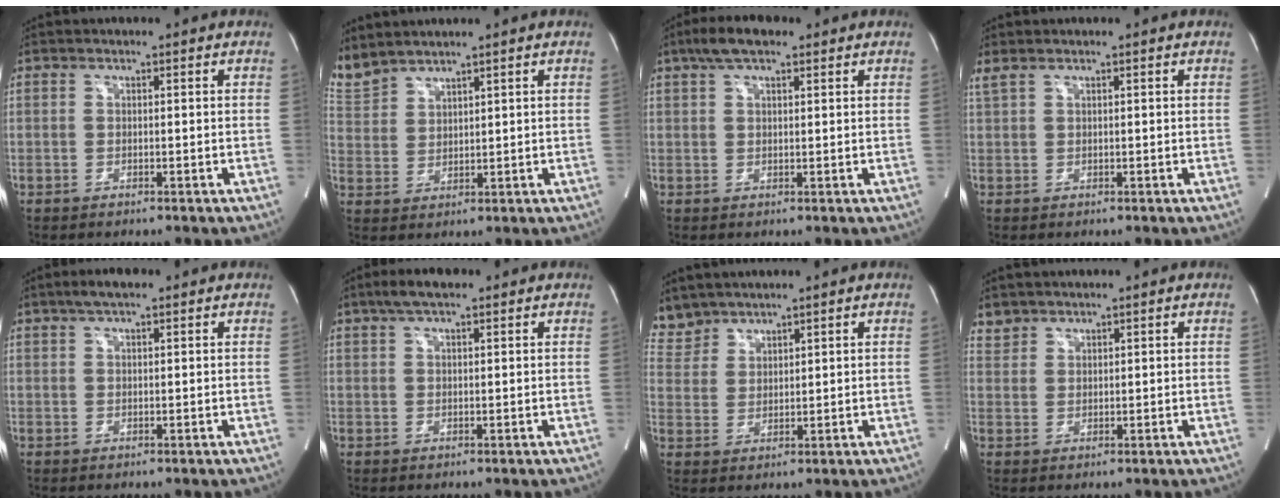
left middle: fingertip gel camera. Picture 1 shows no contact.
{"total": 6.9, "force": [6.7, 1.2, 1.1], "torque": [-0.052, 0.013, 0.154]}
{"total": 5.5, "force": [3.6, 1.9, 3.7], "torque": [-0.076, 0.021, 0.063]}
{"total": 1.2, "force": [1.1, 0.1, 0.6], "torque": [-0.025, 0.017, 0.030]}
{"total": 3.3, "force": [2.2, 0.9, 2.2], "torque": [-0.045, 0.013, 0.039]}
{"total": 4.3, "force": [3.0, 1.2, 2.9], "torque": [-0.060, 0.019, 0.052]}
{"total": 4.8, "force": [4.5, 1.6, -0.4], "torque": [0.002, 0.010, 0.102]}
{"total": 2.3, "force": [2.0, 1.1, -0.3], "torque": [0.008, 0.010, 0.039]}